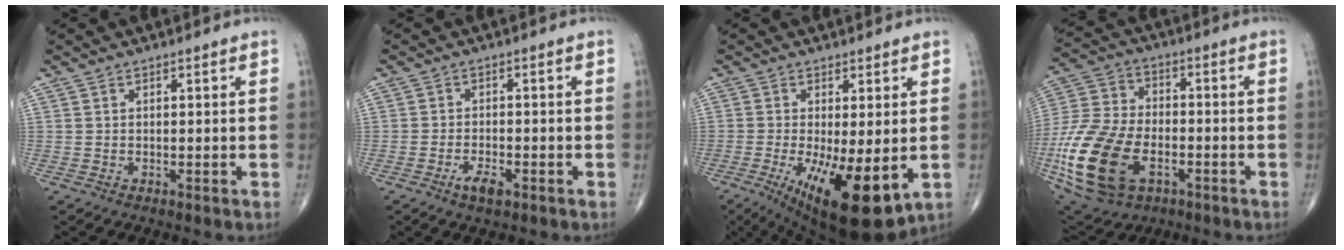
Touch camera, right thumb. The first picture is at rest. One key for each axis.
{"total": 3.5, "fx": -1.9, "fy": 1.4, "fz": 2.6, "tx": -0.048, "ty": 0.005, "tz": -0.035}
{"total": 15.1, "fx": -3.9, "fy": 5.0, "fz": 13.7, "tx": -0.214, "ty": -0.027, "tz": -0.042}
{"total": 22.5, "fx": -7.0, "fy": 13.6, "fz": 16.5, "tx": -0.348, "ty": 0.006, "tz": -0.117}